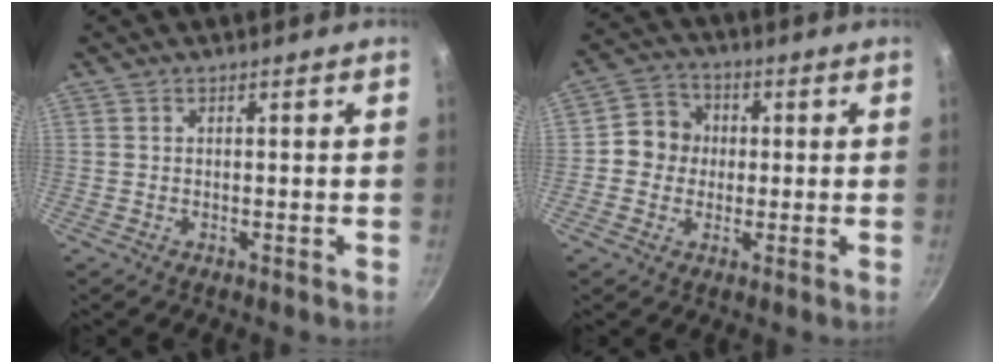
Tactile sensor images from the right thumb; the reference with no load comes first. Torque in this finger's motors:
{"motor_torque": [-0.35, 0.56, 0.39, -0.31, 0.00]}